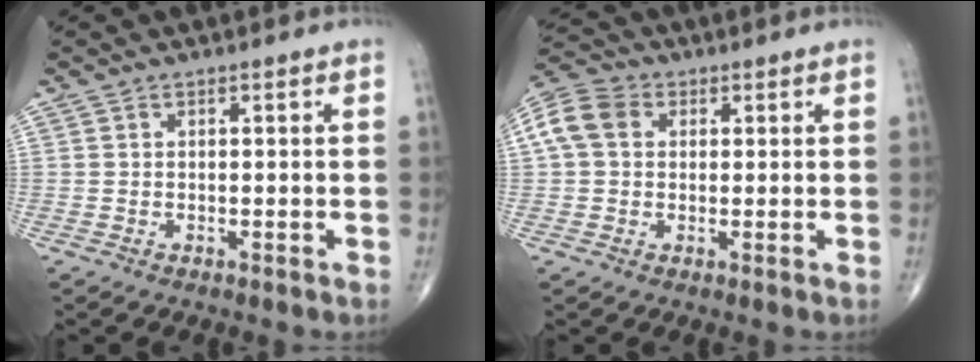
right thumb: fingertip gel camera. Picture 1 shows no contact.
{"total": 8.3, "force": [2.0, 6.1, 5.2], "torque": [-0.113, 0.025, 0.032]}